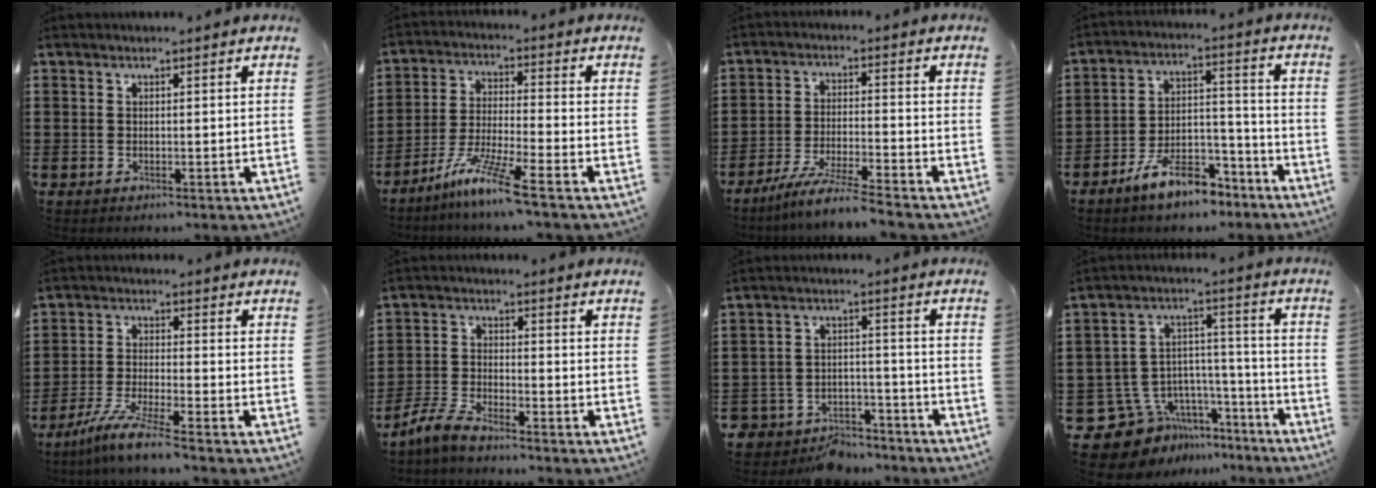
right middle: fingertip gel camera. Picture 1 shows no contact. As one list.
[{"total": 8.4, "force": [-6.5, -0.3, 5.3], "torque": [-0.111, -0.015, -0.127]}, {"total": 6.1, "force": [-5.4, -0.6, 2.8], "torque": [-0.054, -0.018, -0.104]}, {"total": 9.2, "force": [-7.3, 3.1, 4.7], "torque": [-0.084, 0.024, -0.137]}, {"total": 6.0, "force": [-4.9, -0.4, 3.4], "torque": [-0.081, -0.019, -0.098]}, {"total": 4.7, "force": [-4.3, 0.4, 1.9], "torque": [-0.060, -0.008, -0.090]}, {"total": 6.9, "force": [-6.5, 2.1, 0.5], "torque": [-0.014, 0.023, -0.133]}, {"total": 11.0, "force": [-8.9, 6.2, 2.1], "torque": [-0.066, 0.015, -0.165]}]